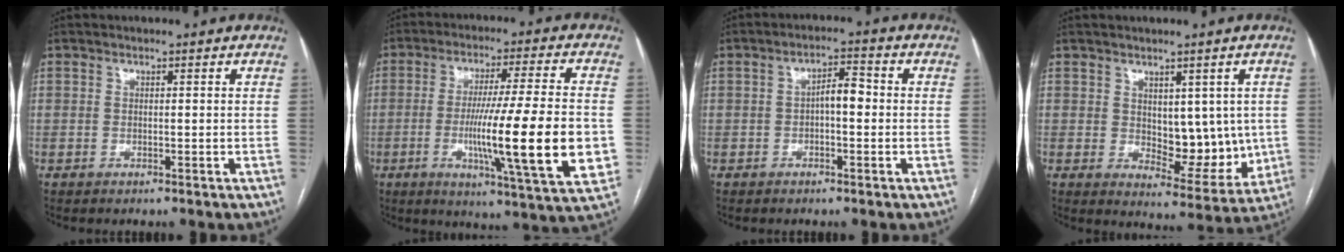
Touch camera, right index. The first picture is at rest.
{"total": 19.3, "force": [-3.5, 0.3, 19.0], "torque": [-0.273, -0.017, -0.052]}
{"total": 3.9, "force": [-0.3, 1.4, 3.6], "torque": [-0.057, 0.017, -0.007]}
{"total": 9.0, "force": [0.7, 5.1, 7.4], "torque": [-0.084, -0.005, 0.027]}